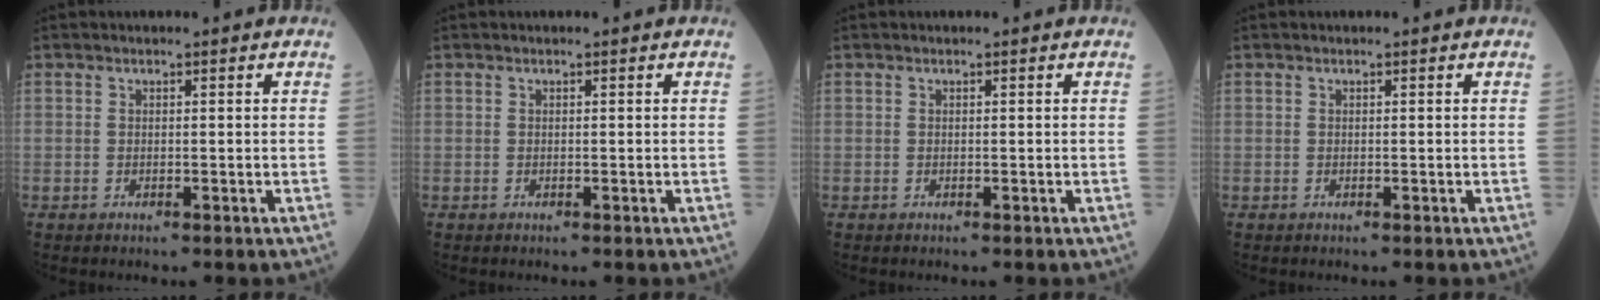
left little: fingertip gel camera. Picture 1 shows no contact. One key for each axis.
{"total": 0.0}
{"total": 0.0}
{"total": 0.0}